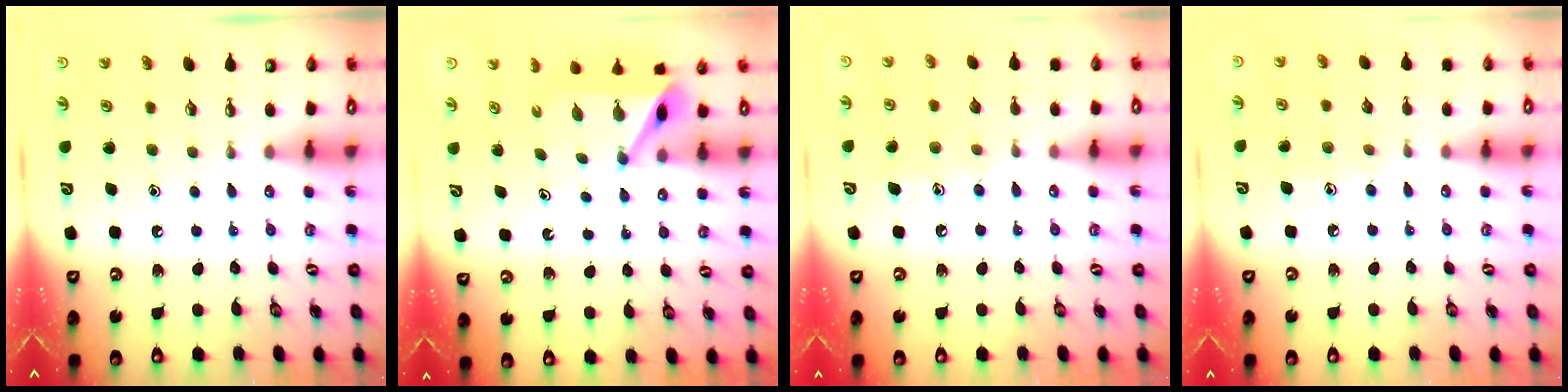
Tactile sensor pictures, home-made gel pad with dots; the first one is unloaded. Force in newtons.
{"total": 5.7, "press": 5.7, "slide": 0.2}
{"total": 7.8, "press": 7.8, "slide": 0.5}
{"total": 5.7, "press": 5.7, "slide": 0.5}